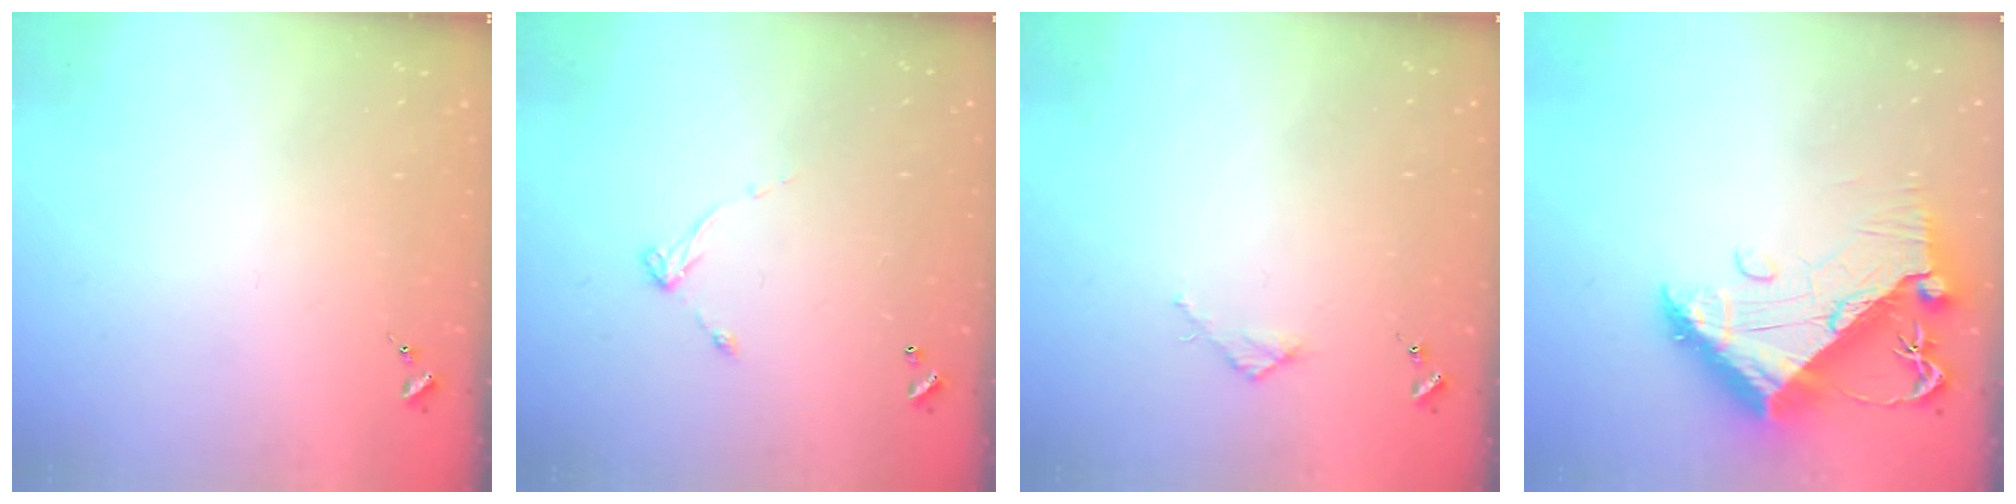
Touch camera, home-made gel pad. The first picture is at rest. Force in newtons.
{"total": 5.4, "press": 5.4, "slide": 0.3}
{"total": 2.7, "press": 2.7, "slide": 0.3}
{"total": 13.2, "press": 13.1, "slide": 1.4}